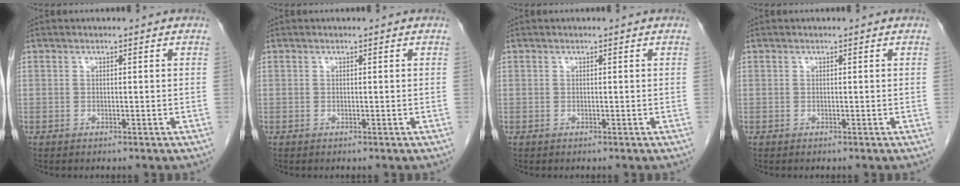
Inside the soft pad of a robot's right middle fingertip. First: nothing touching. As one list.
[{"total": 0.0}, {"total": 0.0}, {"total": 0.0}]